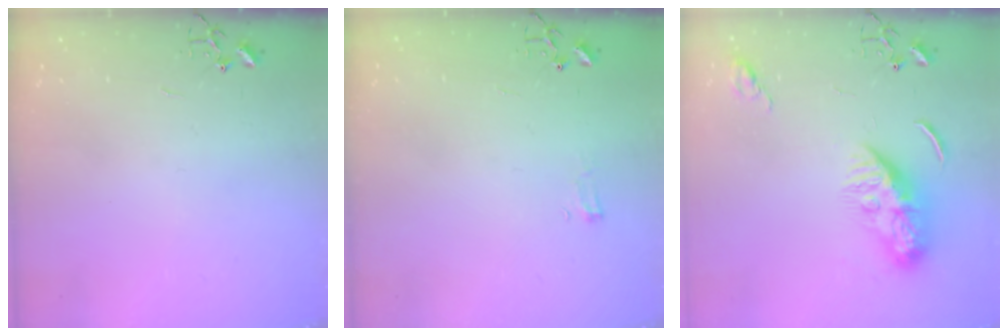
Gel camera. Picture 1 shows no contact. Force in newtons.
{"total": 4.4, "press": 4.3, "slide": 0.5}
{"total": 10.3, "press": 10.2, "slide": 0.9}